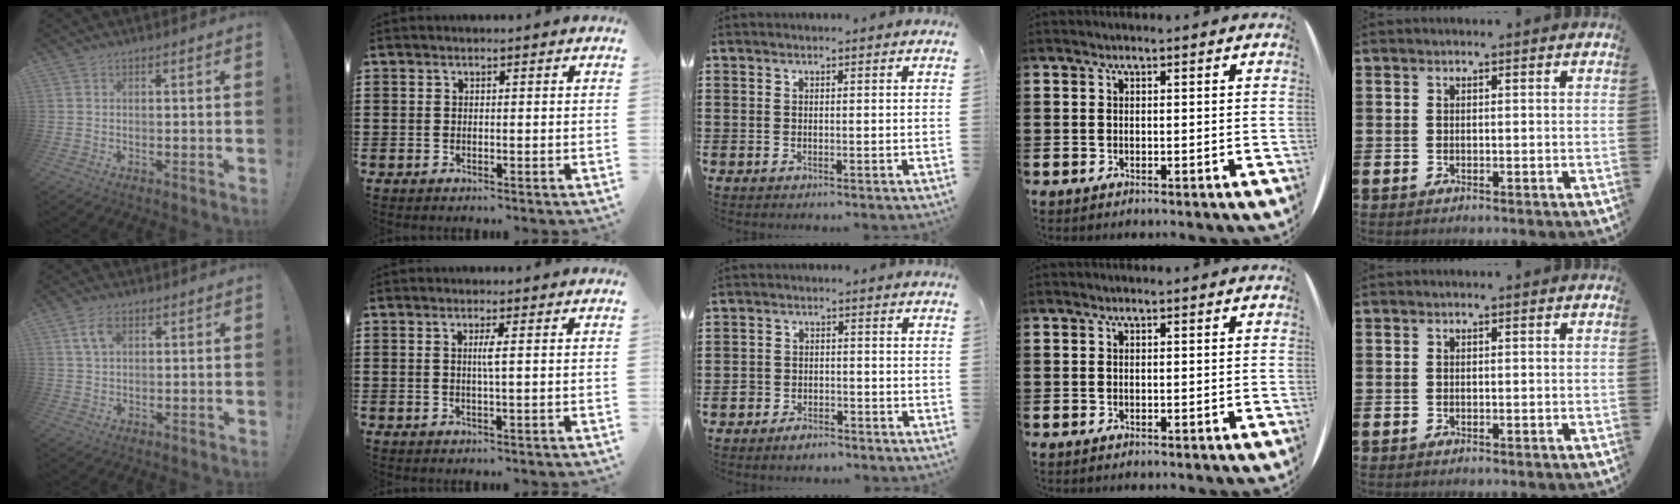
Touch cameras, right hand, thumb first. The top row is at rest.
{"thumb": {"total": 5.2, "force": [2.2, 3.0, 3.6], "torque": [-0.060, 0.000, 0.039]}, "index": {"total": 1.8, "force": [0.3, -0.3, 1.7], "torque": [-0.033, -0.003, 0.002]}, "middle": {"total": 2.5, "force": [-2.2, 1.1, 0.4], "torque": [-0.012, 0.007, -0.045]}}